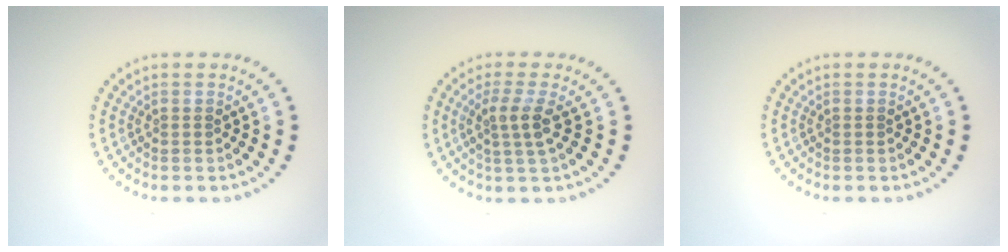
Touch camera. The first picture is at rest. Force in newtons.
{"total": 2.5, "press": 2.0, "slide": 1.5}
{"total": 0.0}